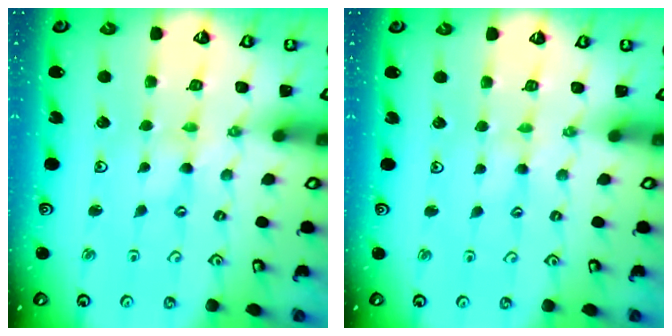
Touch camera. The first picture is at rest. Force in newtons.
{"total": 1.2, "press": 1.2, "slide": 0.3}